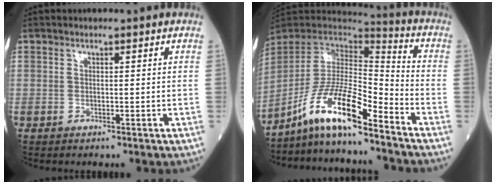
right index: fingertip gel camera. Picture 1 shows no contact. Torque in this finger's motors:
{"motor_torque": [1.19, -0.94, 0.38, 0.10]}